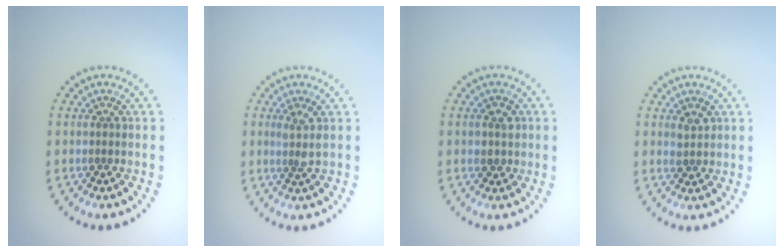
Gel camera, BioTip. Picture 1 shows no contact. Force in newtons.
{"total": 1.5, "press": 1.1, "slide": 0.9}
{"total": 1.5, "press": 1.5, "slide": 0.4}
{"total": 1.3, "press": 1.3, "slide": 0.4}